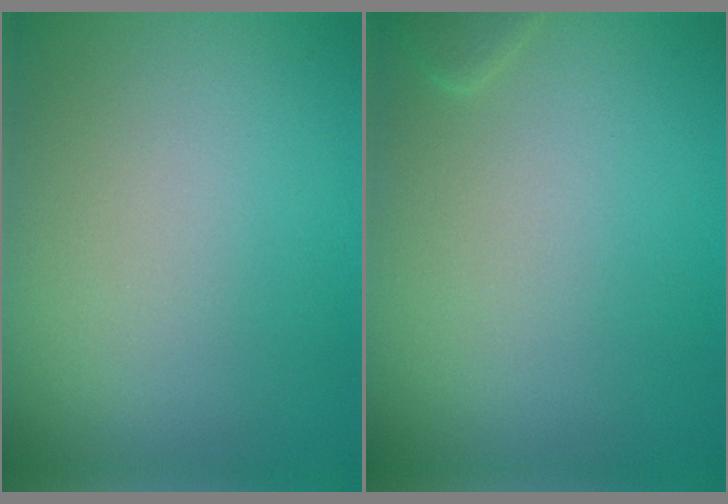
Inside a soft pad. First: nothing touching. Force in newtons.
{"total": 0.8, "press": 0.8, "slide": 0.1}